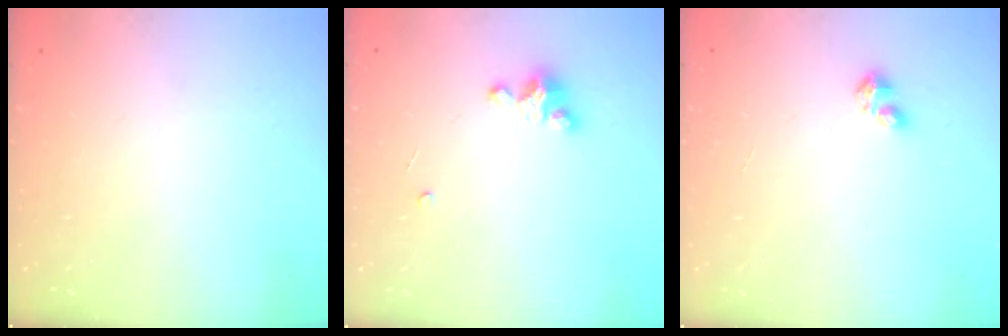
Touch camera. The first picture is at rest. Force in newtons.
{"total": 3.4, "press": 3.4, "slide": 0.4}
{"total": 3.2, "press": 3.2, "slide": 0.5}